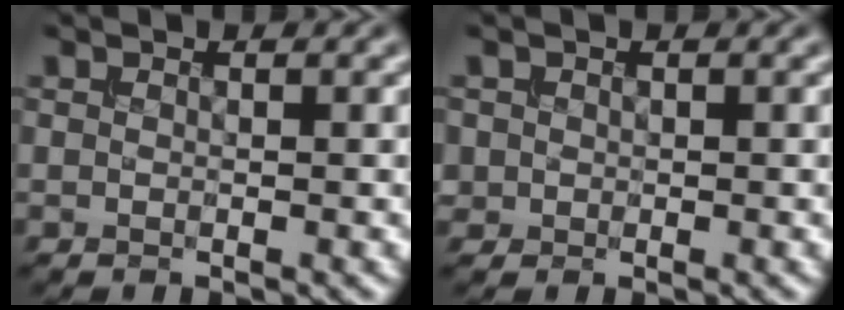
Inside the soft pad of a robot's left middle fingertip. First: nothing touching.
{"total": 0.6, "force": [-0.1, 0.6, -0.1], "torque": [0.001, -0.003, 0.004]}